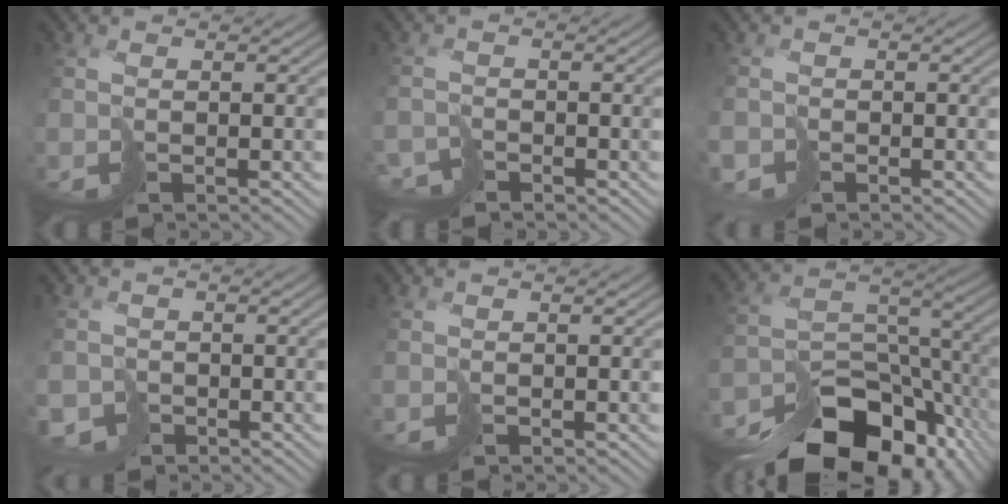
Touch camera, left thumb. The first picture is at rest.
{"total": 2.7, "force": [-2.6, 0.7, -0.4], "torque": [0.020, -0.009, -0.054]}
{"total": 1.9, "force": [-1.5, 0.9, -0.6], "torque": [0.025, -0.006, -0.035]}
{"total": 2.4, "force": [-1.7, 1.7, 0.3], "torque": [0.001, -0.007, -0.033]}
{"total": 0.0}
{"total": 14.2, "force": [-10.6, 6.7, 6.5], "torque": [-0.115, -0.021, -0.152]}